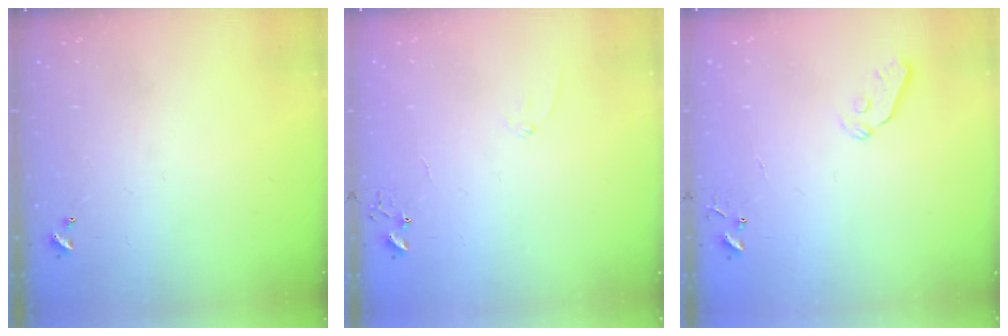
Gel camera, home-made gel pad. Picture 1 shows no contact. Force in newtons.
{"total": 5.5, "press": 5.5, "slide": 0.6}
{"total": 5.2, "press": 5.2, "slide": 0.6}